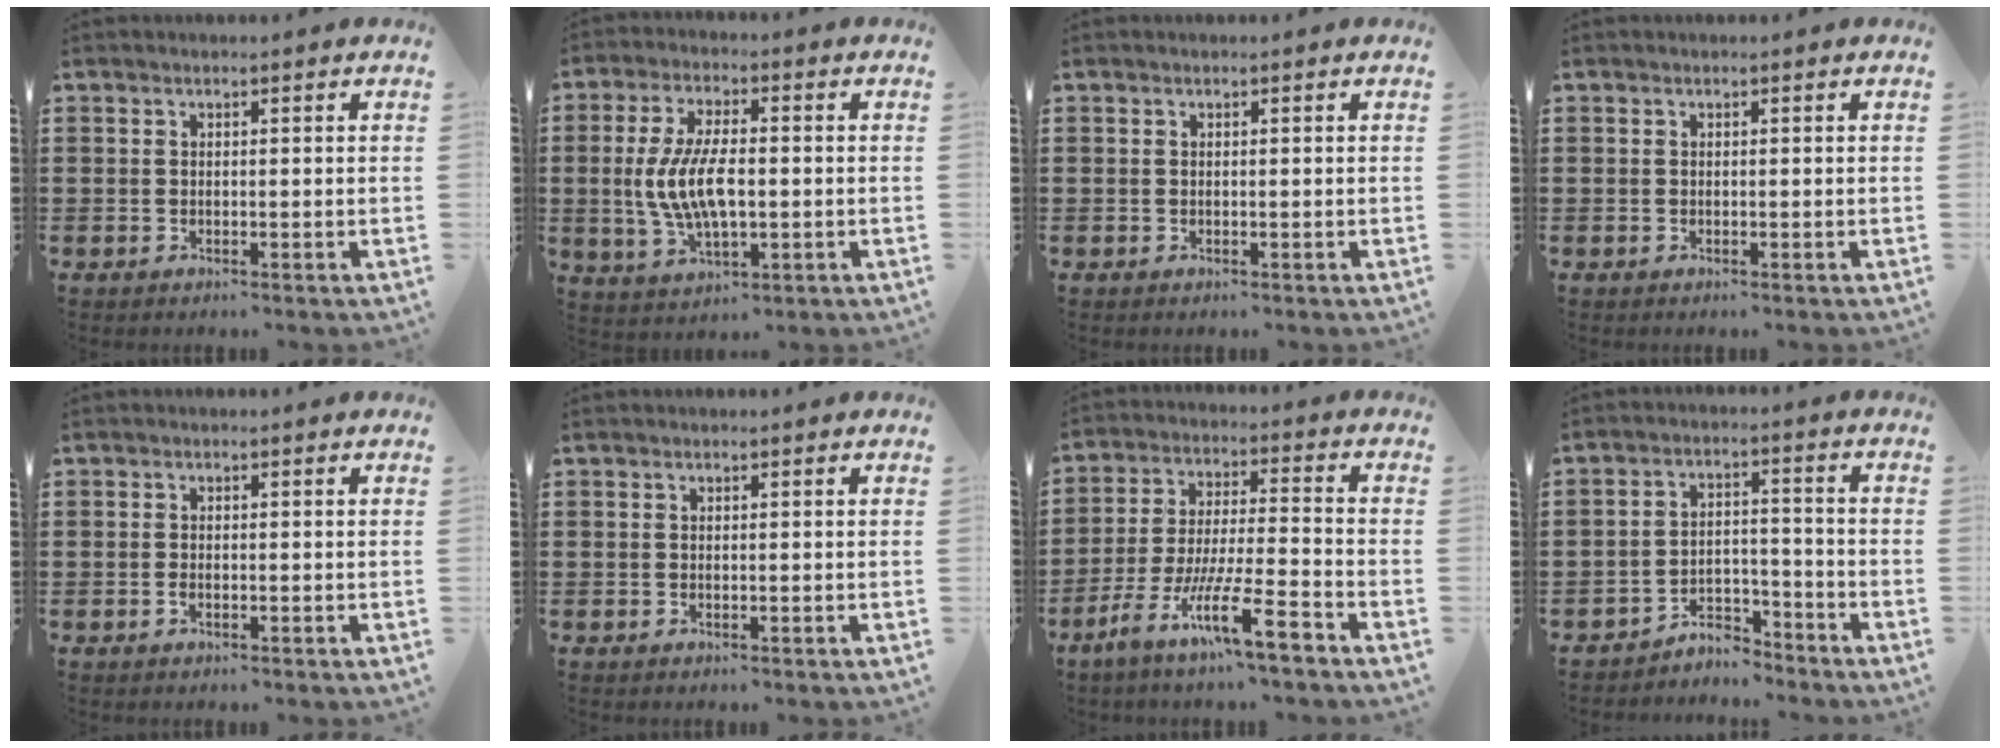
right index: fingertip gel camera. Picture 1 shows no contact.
{"total": 9.1, "force": [-0.6, 4.0, 8.2], "torque": [-0.181, -0.001, -0.017]}
{"total": 0.0}
{"total": 0.0}
{"total": 0.7, "force": [-0.4, 0.3, 0.6], "torque": [-0.013, -0.003, -0.006]}
{"total": 0.0}
{"total": 12.2, "force": [-8.0, 1.3, 9.1], "torque": [-0.182, 0.005, -0.155]}
{"total": 4.6, "force": [-4.4, 1.2, 0.7], "torque": [-0.015, 0.011, -0.090]}